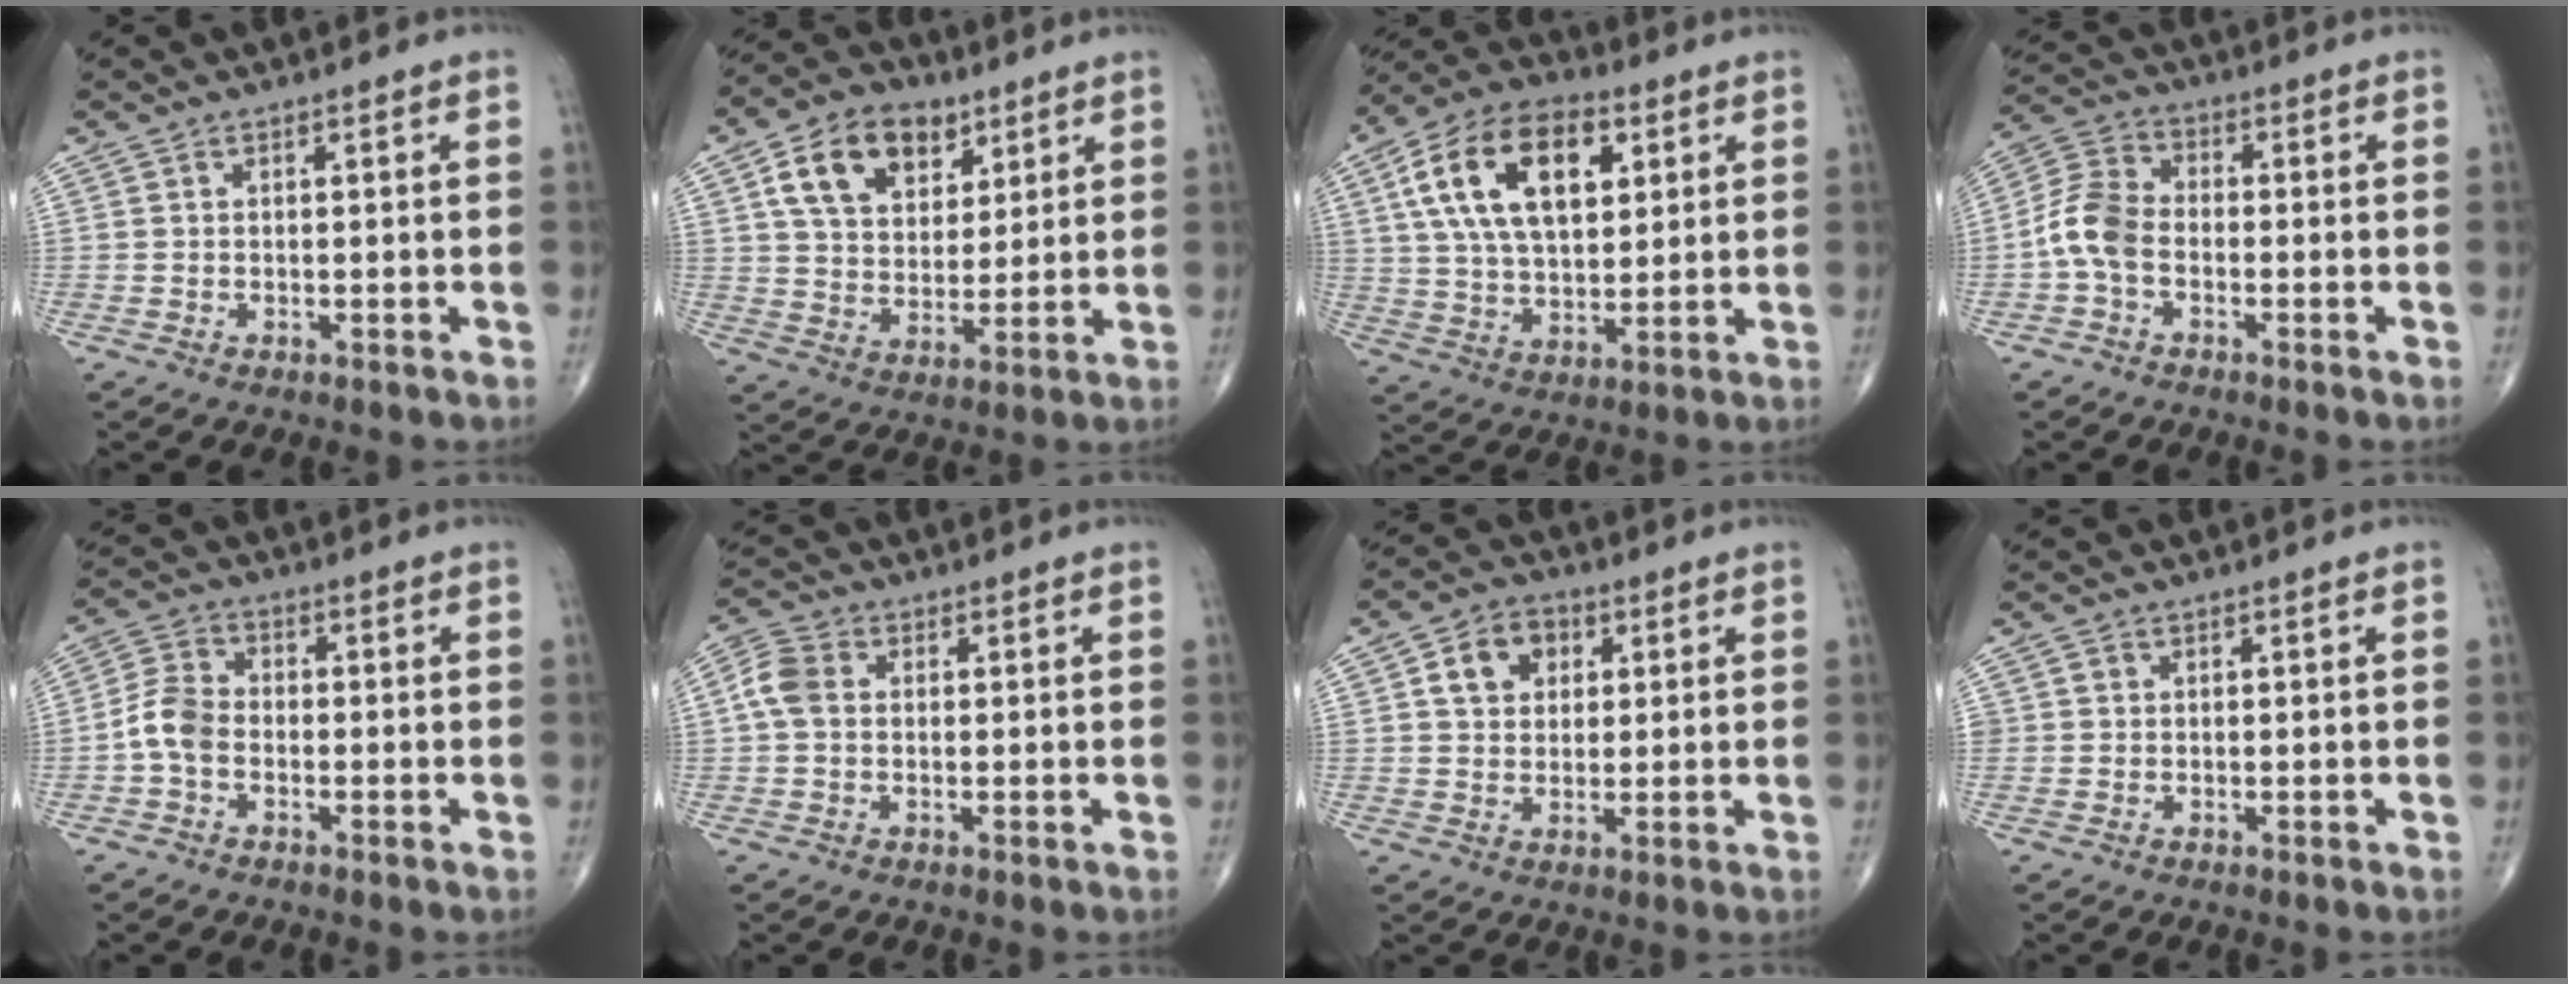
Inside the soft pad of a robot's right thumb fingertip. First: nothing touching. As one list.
[{"total": 15.2, "force": [4.7, 11.7, 8.5], "torque": [-0.110, 0.003, 0.075]}, {"total": 19.4, "force": [6.4, 11.1, 14.5], "torque": [-0.237, -0.003, 0.110]}, {"total": 7.6, "force": [-1.9, 5.0, 5.4], "torque": [-0.107, 0.025, -0.052]}, {"total": 5.9, "force": [-1.7, 4.1, 3.9], "torque": [-0.074, 0.021, -0.047]}, {"total": 5.2, "force": [0.4, 4.0, 3.3], "torque": [-0.073, 0.016, 0.001]}, {"total": 7.6, "force": [2.3, 5.9, 4.2], "torque": [-0.044, 0.003, 0.032]}, {"total": 1.0, "force": [0.1, 1.0, 0.1], "torque": [0.007, 0.003, 0.002]}]